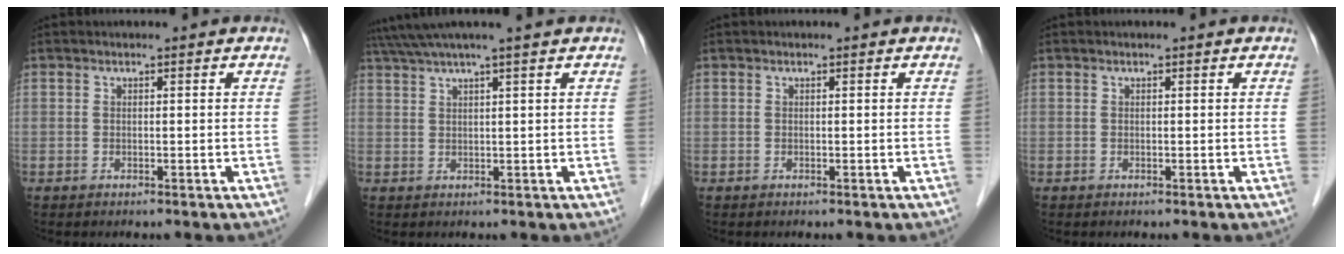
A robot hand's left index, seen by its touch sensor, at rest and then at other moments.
{"total": 6.8, "force": [5.6, -1.8, 3.4], "torque": [-0.054, 0.027, 0.088]}
{"total": 0.0}
{"total": 0.0}